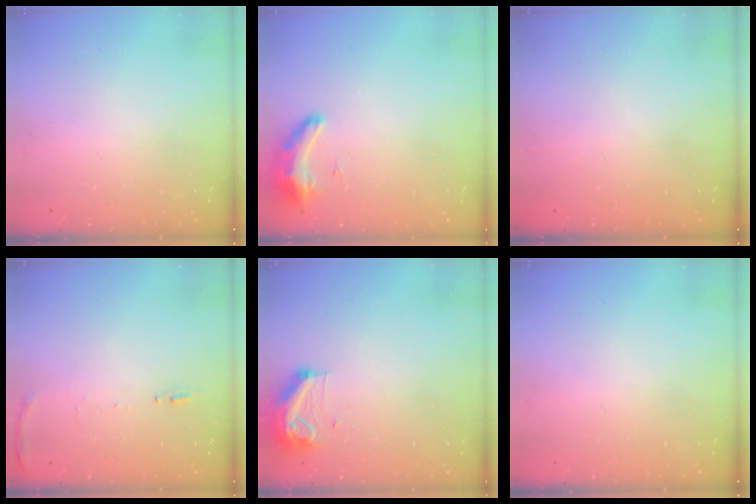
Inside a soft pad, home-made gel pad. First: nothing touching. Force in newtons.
{"total": 11.5, "press": 9.6, "slide": 6.3}
{"total": 0.0}
{"total": 6.6, "press": 6.5, "slide": 0.7}
{"total": 9.8, "press": 9.8, "slide": 0.5}
{"total": 0.0}